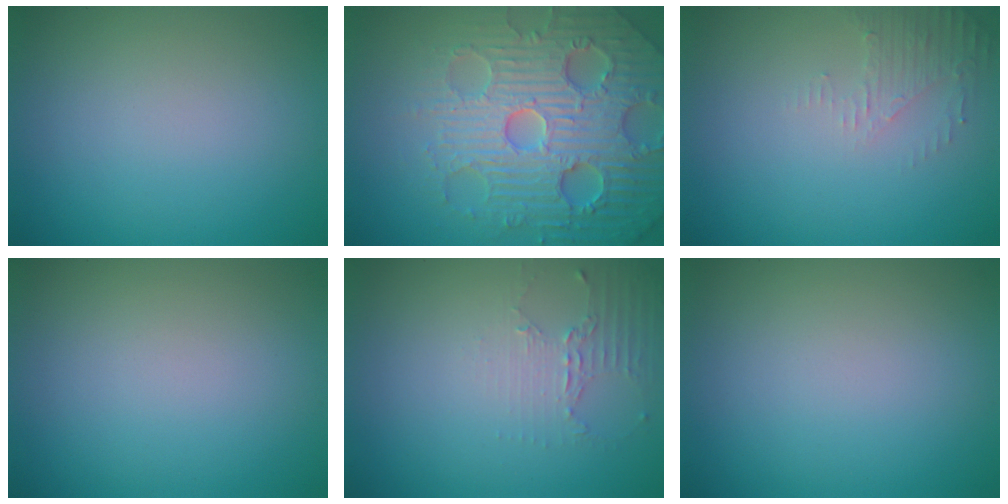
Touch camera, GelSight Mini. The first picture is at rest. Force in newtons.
{"total": 7.8, "press": 7.6, "slide": 1.8}
{"total": 1.9, "press": 1.8, "slide": 0.4}
{"total": 0.0}
{"total": 2.1, "press": 1.5, "slide": 1.5}
{"total": 0.0}